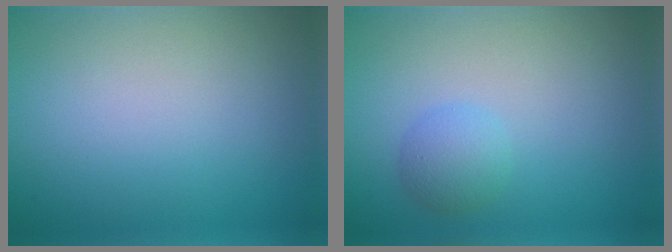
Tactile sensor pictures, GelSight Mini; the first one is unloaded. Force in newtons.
{"total": 2.0, "press": 2.0, "slide": 0.1}